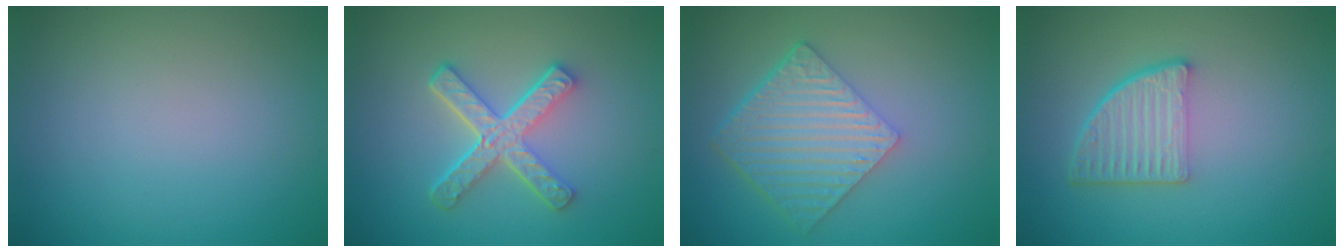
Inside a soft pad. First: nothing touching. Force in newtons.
{"total": 5.2, "press": 3.6, "slide": 3.7}
{"total": 6.5, "press": 4.5, "slide": 4.7}
{"total": 4.7, "press": 3.3, "slide": 3.3}